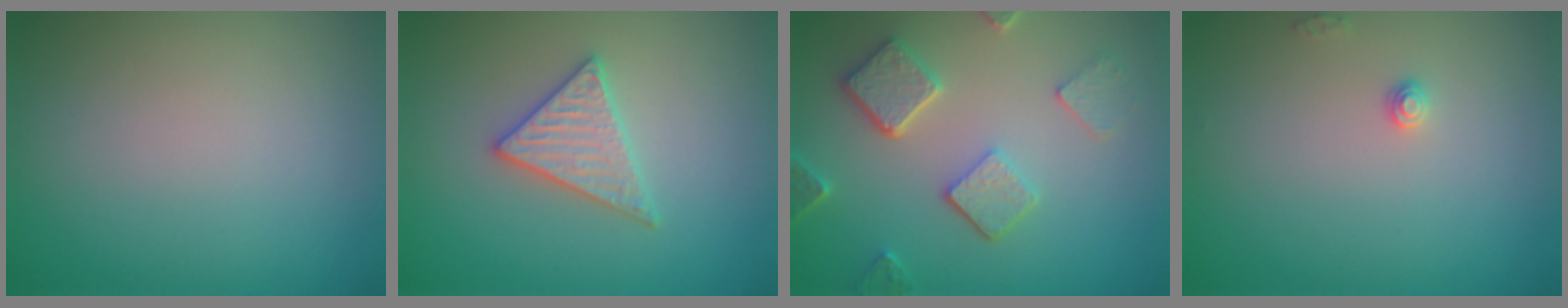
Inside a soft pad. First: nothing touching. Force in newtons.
{"total": 3.3, "press": 3.3, "slide": 0.5}
{"total": 5.0, "press": 3.9, "slide": 3.2}
{"total": 0.9, "press": 0.9, "slide": 0.1}